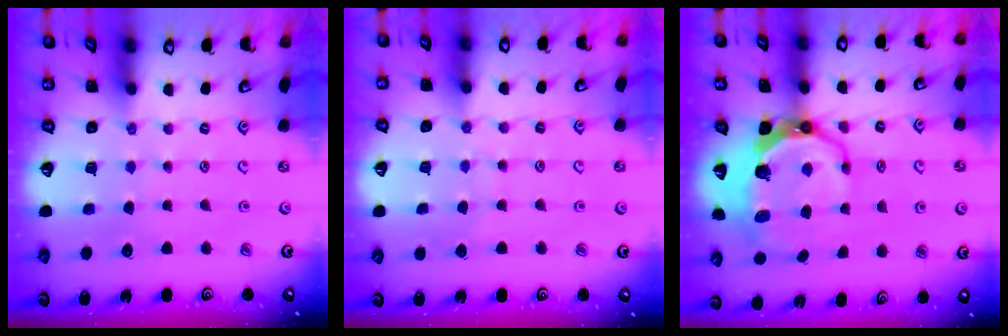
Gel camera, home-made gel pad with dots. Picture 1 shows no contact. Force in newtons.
{"total": 3.9, "press": 3.9, "slide": 0.4}
{"total": 11.3, "press": 10.3, "slide": 4.5}